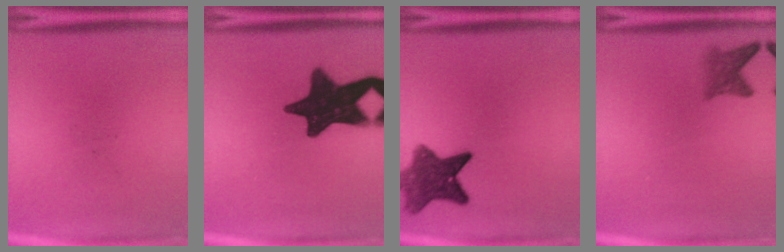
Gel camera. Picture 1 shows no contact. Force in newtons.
{"total": 16.0}
{"total": 8.3}
{"total": 2.8}